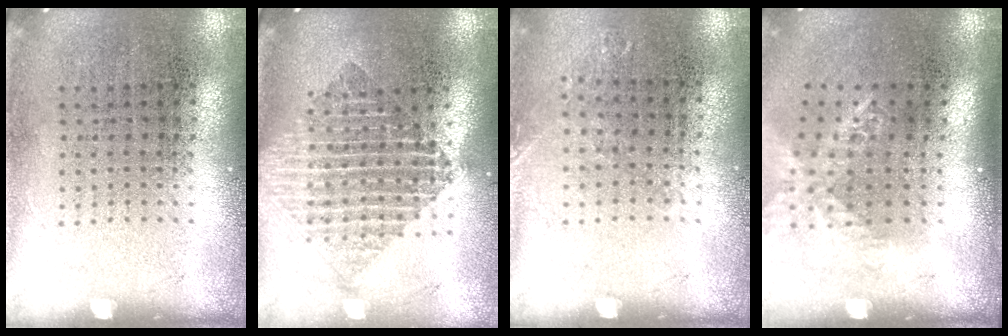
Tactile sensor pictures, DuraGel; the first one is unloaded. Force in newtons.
{"total": 1.9, "press": 1.6, "slide": 1.1}
{"total": 0.8, "press": 0.8, "slide": 0.2}
{"total": 1.6, "press": 1.4, "slide": 0.8}